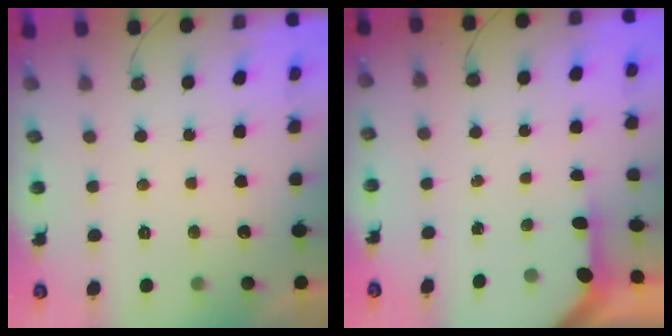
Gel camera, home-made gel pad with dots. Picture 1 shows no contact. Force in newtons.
{"total": 3.5, "press": 3.4, "slide": 0.3}